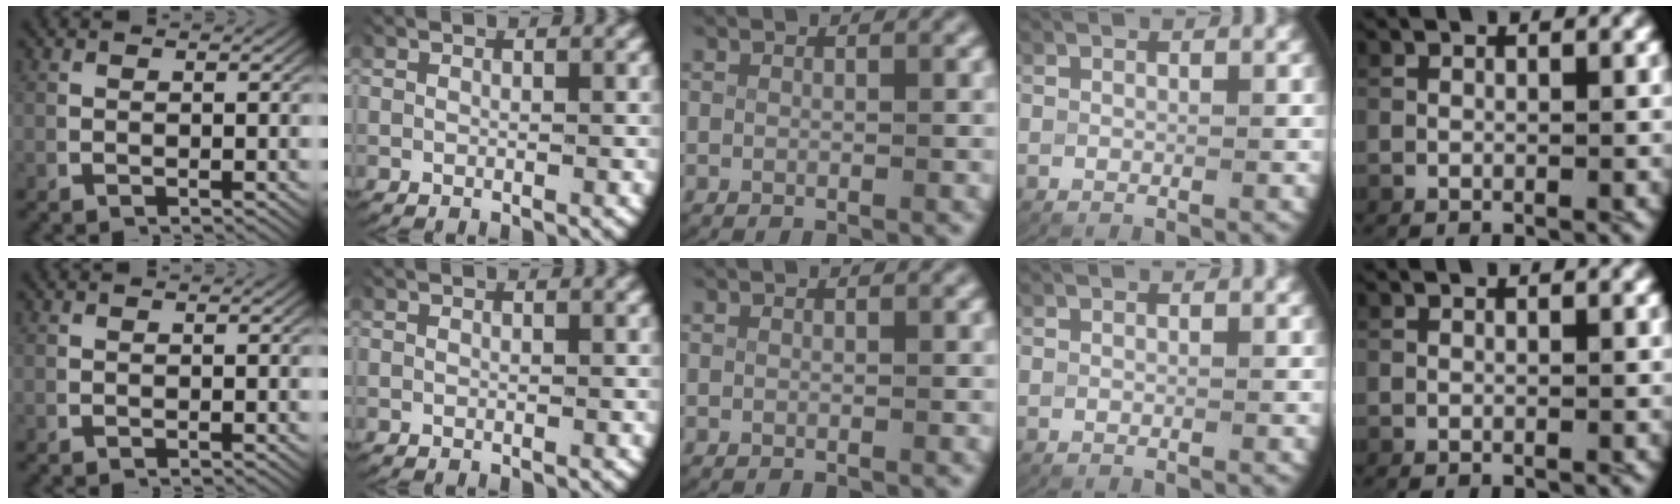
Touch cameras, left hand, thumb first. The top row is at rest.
{}